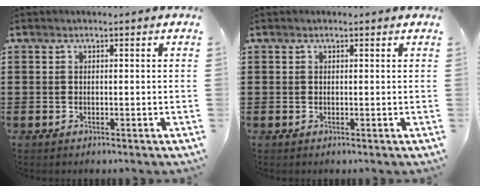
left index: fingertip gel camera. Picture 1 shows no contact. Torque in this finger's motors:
{"motor_torque": [2.14, 0.00, -0.02, 0.00]}